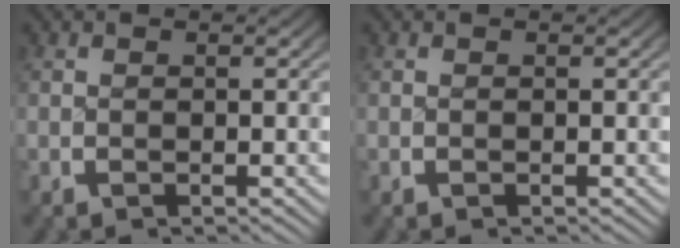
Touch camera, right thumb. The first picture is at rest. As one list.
[{"total": 0.0}]